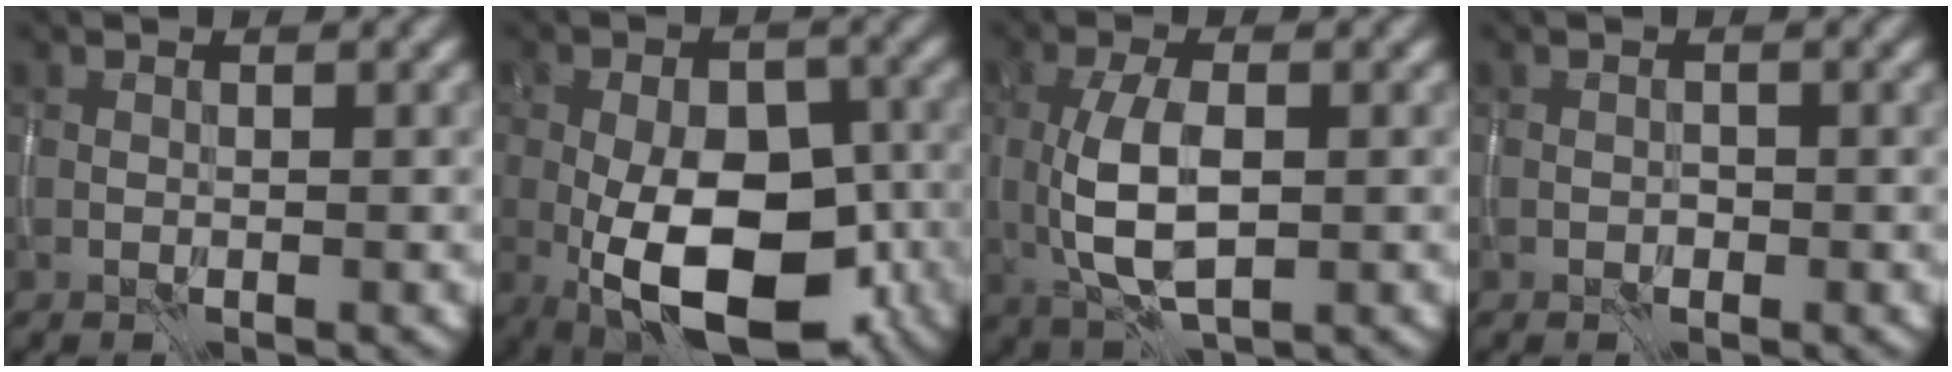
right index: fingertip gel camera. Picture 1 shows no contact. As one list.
[{"total": 13.2, "force": [-4.3, 7.0, 10.3], "torque": [-0.160, -0.016, -0.065]}, {"total": 5.7, "force": [-0.1, 2.7, 5.1], "torque": [-0.113, -0.002, 0.001]}, {"total": 0.8, "force": [-0.4, 0.7, 0.3], "torque": [-0.004, -0.003, -0.003]}]